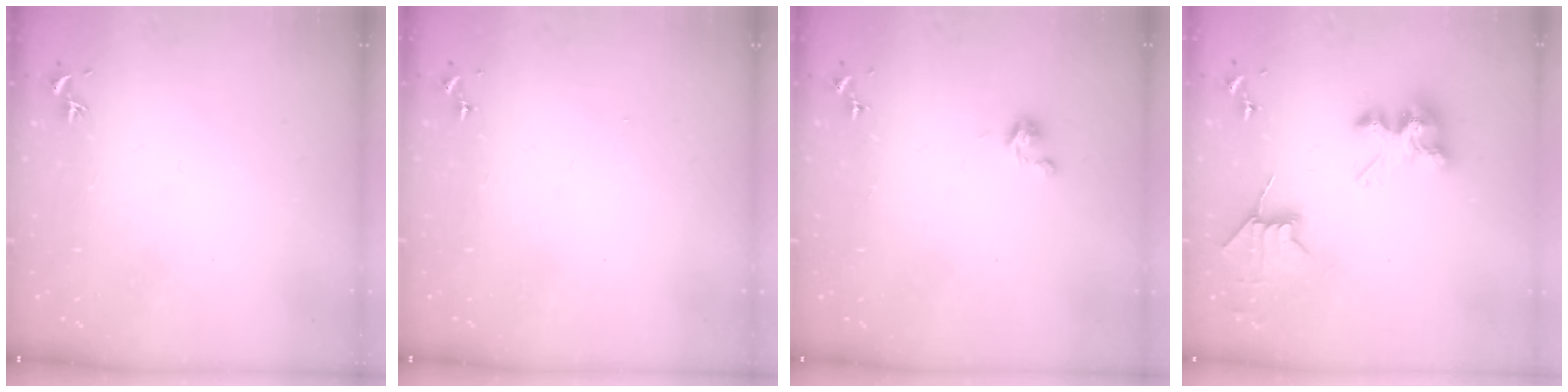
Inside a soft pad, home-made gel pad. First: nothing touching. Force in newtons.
{"total": 0.0}
{"total": 3.8, "press": 3.8, "slide": 0.3}
{"total": 9.0, "press": 8.9, "slide": 1.4}